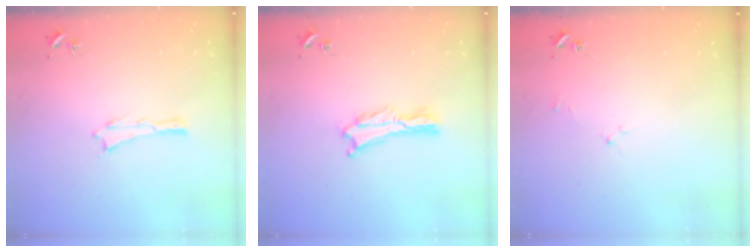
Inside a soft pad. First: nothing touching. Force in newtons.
{"total": 1.2, "press": 1.1, "slide": 0.3}
{"total": 1.7, "press": 1.6, "slide": 0.3}